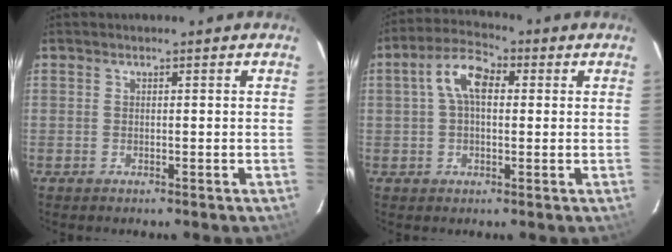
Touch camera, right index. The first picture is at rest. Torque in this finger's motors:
{"motor_torque": [0.19, 0.00, 0.21, 0.07]}